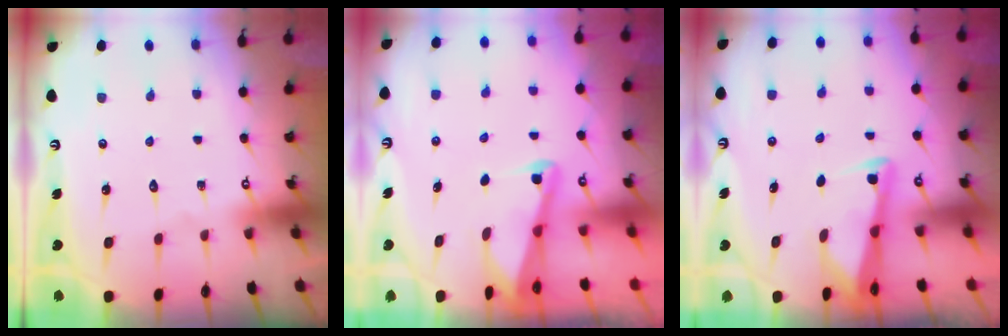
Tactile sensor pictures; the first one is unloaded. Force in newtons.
{"total": 2.0, "press": 2.0, "slide": 0.4}
{"total": 2.7, "press": 2.7, "slide": 0.2}